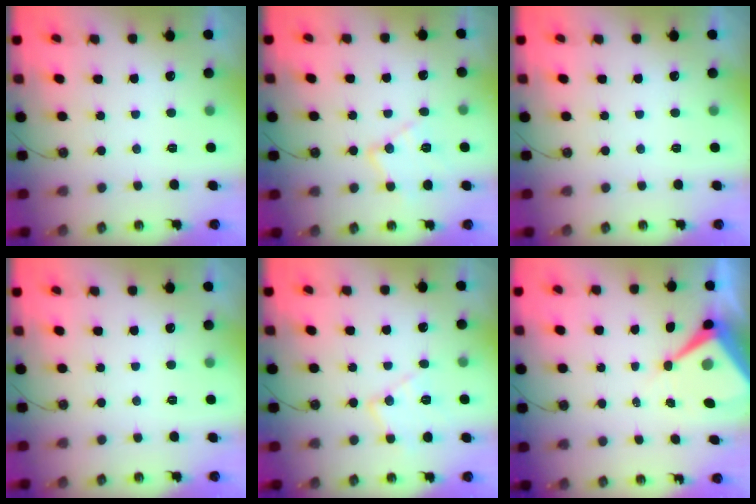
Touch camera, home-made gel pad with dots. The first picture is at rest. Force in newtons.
{"total": 12.5, "press": 12.5, "slide": 0.7}
{"total": 0.0}
{"total": 0.0}
{"total": 11.1, "press": 11.1, "slide": 0.6}
{"total": 9.0, "press": 9.0, "slide": 0.9}